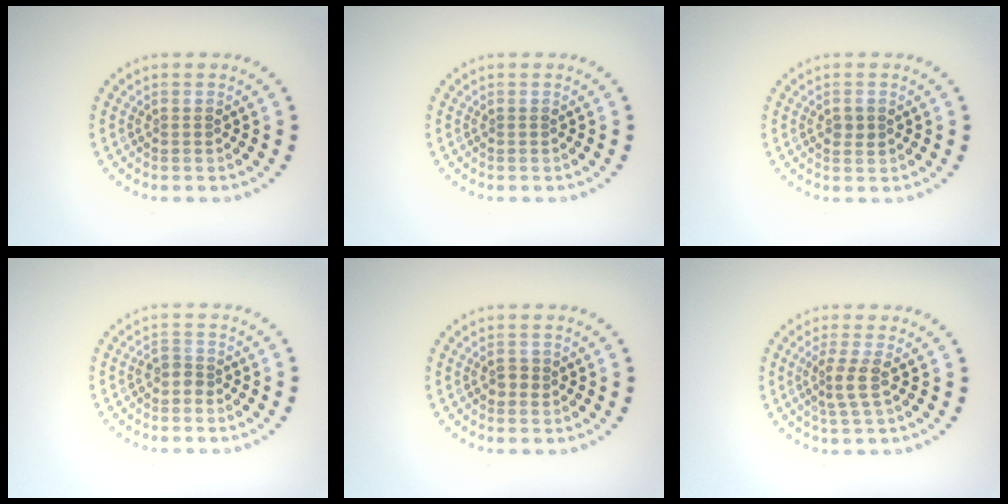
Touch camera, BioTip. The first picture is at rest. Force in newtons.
{"total": 0.0}
{"total": 1.2, "press": 1.2, "slide": 0.1}
{"total": 1.2, "press": 1.0, "slide": 0.7}
{"total": 1.1, "press": 1.1, "slide": 0.2}
{"total": 2.3, "press": 1.7, "slide": 1.5}